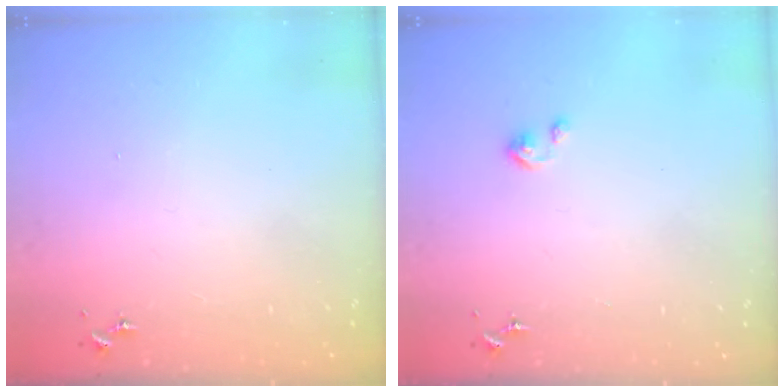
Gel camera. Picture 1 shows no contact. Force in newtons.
{"total": 3.1, "press": 3.1, "slide": 0.2}